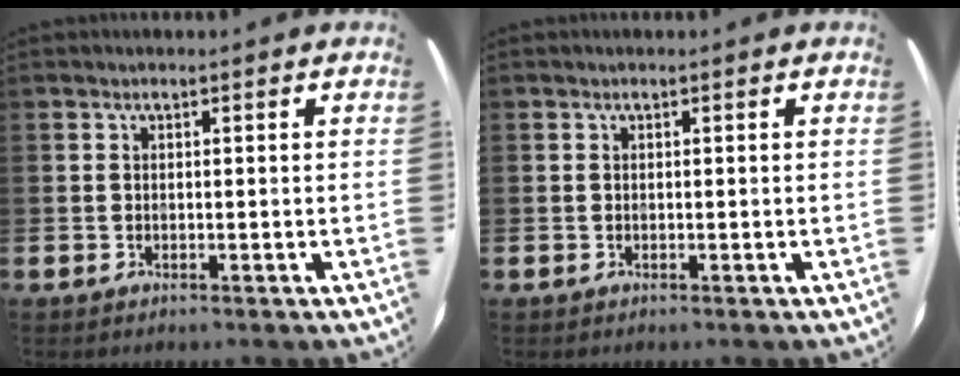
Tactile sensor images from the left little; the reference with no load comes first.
{"total": 0.0}